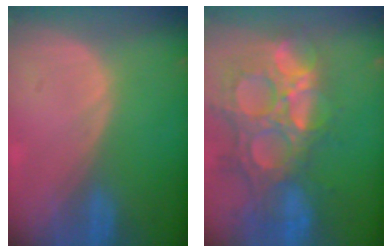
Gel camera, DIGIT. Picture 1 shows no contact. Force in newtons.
{"total": 14.8, "press": 12.1, "slide": 8.4}